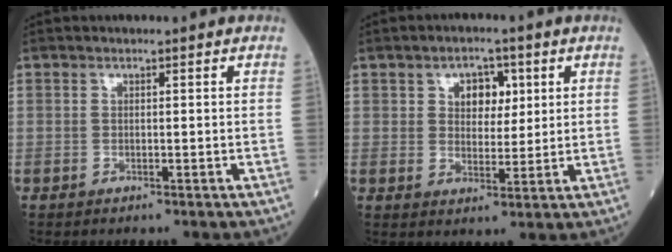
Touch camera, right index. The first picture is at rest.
{"total": 5.1, "force": [1.9, 3.2, 3.4], "torque": [-0.047, 0.010, 0.031]}